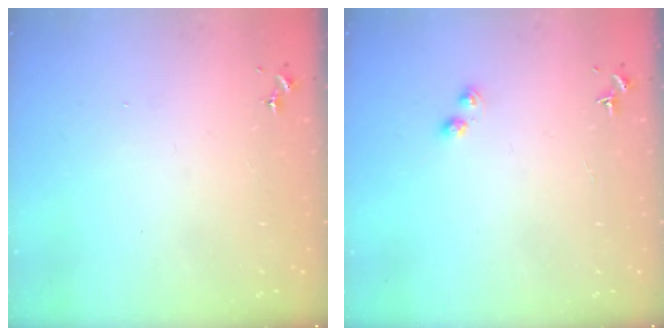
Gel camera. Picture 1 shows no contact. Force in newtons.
{"total": 2.3, "press": 2.2, "slide": 0.3}